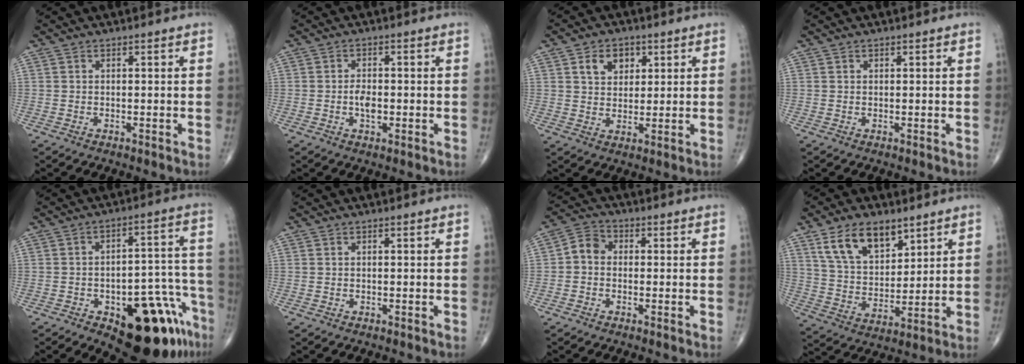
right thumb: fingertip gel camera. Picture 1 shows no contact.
{"total": 3.1, "force": [-0.6, 1.7, 2.5], "torque": [-0.039, 0.002, -0.013]}
{"total": 6.2, "force": [2.6, 4.5, 3.4], "torque": [-0.027, -0.010, 0.042]}
{"total": 0.0}
{"total": 19.3, "force": [-10.3, 7.9, 14.3], "torque": [-0.119, 0.082, -0.128]}
{"total": 0.0}
{"total": 4.2, "force": [-0.4, 3.4, 2.4], "torque": [-0.030, 0.012, -0.023]}
{"total": 12.5, "force": [7.4, 6.8, 7.4], "torque": [-0.108, -0.036, 0.146]}